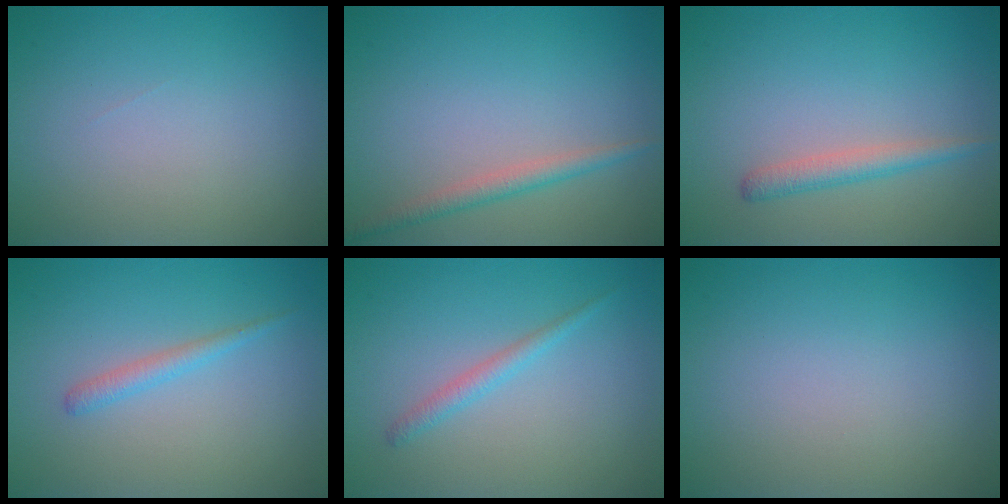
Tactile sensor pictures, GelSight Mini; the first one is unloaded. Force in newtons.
{"total": 1.8, "press": 1.8, "slide": 0.1}
{"total": 1.9, "press": 1.9, "slide": 0.0}
{"total": 1.4, "press": 1.4, "slide": 0.1}
{"total": 1.4, "press": 1.4, "slide": 0.1}
{"total": 0.0}